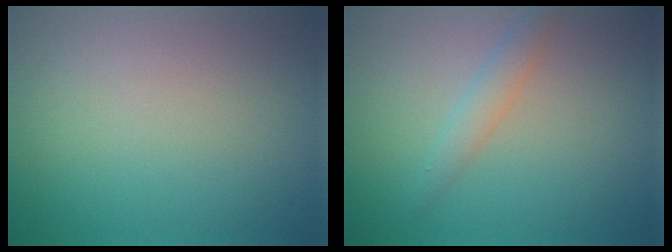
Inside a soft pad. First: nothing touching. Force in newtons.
{"total": 1.9, "press": 1.9, "slide": 0.1}